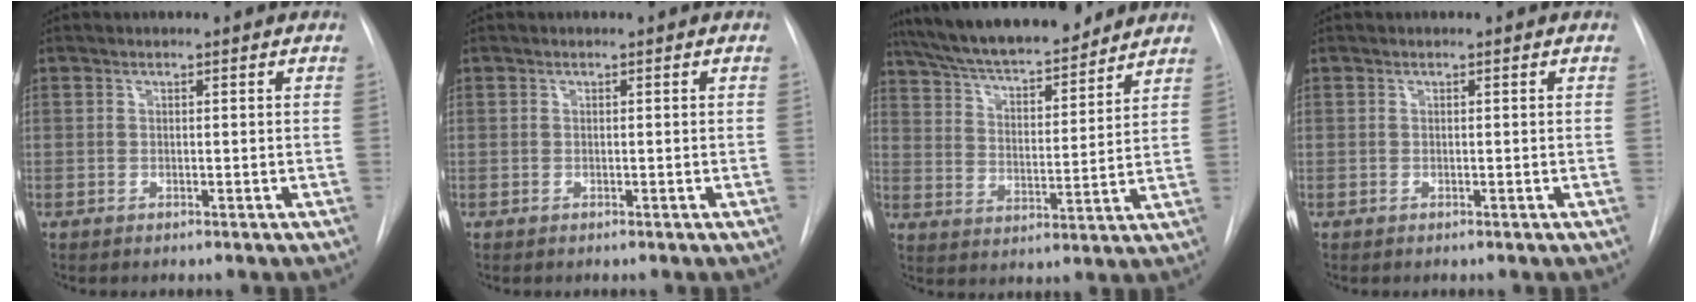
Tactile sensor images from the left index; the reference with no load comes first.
{"total": 0.0}
{"total": 18.8, "force": [16.7, 3.5, 8.1], "torque": [-0.138, 0.018, 0.261]}
{"total": 0.0}